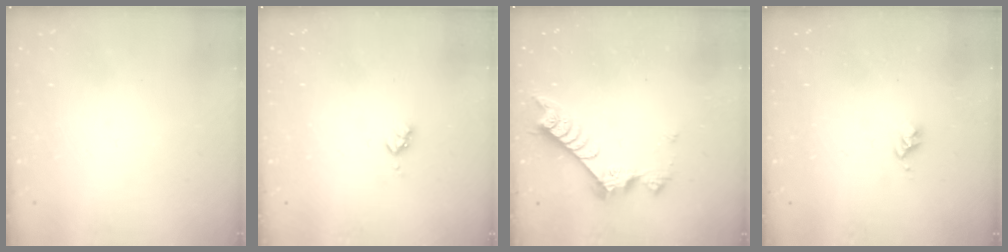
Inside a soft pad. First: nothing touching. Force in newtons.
{"total": 3.2, "press": 3.2, "slide": 0.4}
{"total": 9.0, "press": 9.0, "slide": 1.0}
{"total": 2.7, "press": 2.6, "slide": 0.4}